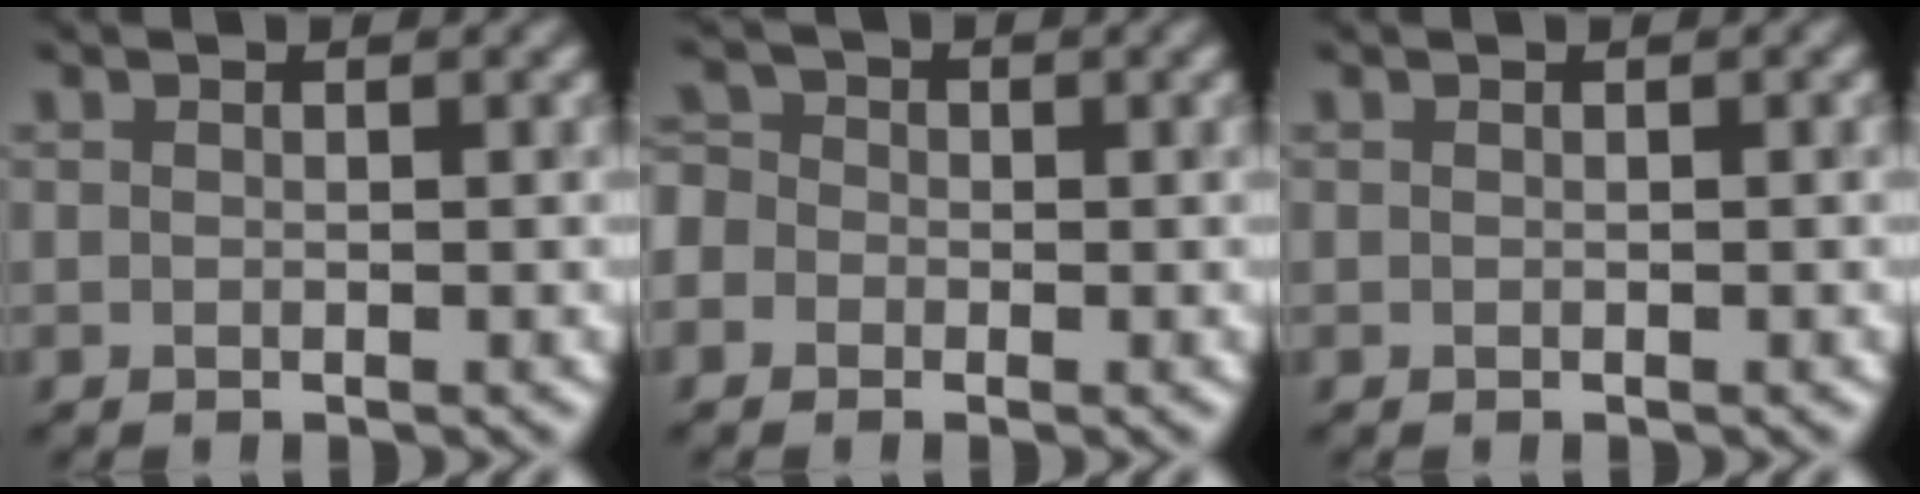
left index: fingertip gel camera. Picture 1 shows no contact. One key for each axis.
{"total": 3.1, "fx": -1.3, "fy": 2.7, "fz": 0.6, "tx": 0.003, "ty": 0.019, "tz": -0.047}
{"total": 0.0}